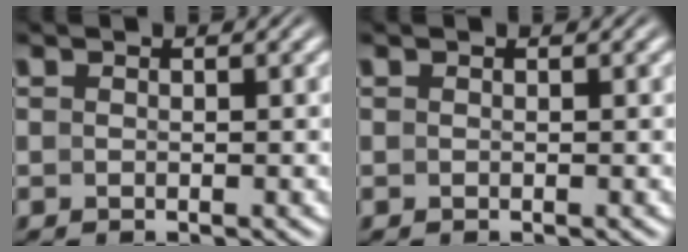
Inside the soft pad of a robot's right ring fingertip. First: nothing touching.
{"total": 0.0}